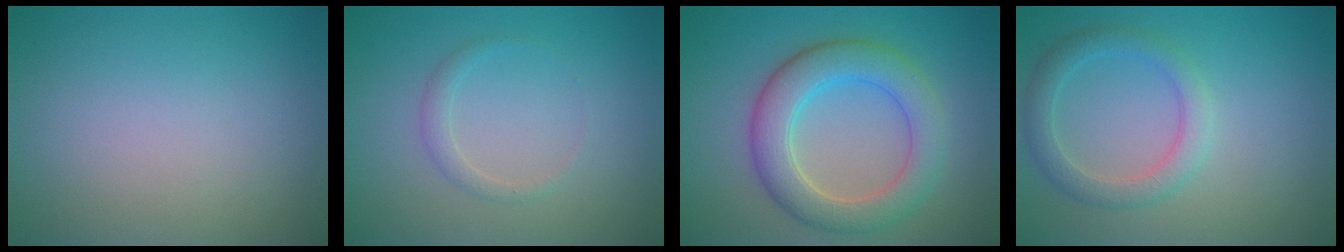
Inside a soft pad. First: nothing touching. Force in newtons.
{"total": 1.1, "press": 1.1, "slide": 0.1}
{"total": 5.9, "press": 5.9, "slide": 0.4}
{"total": 2.9, "press": 2.9, "slide": 0.1}